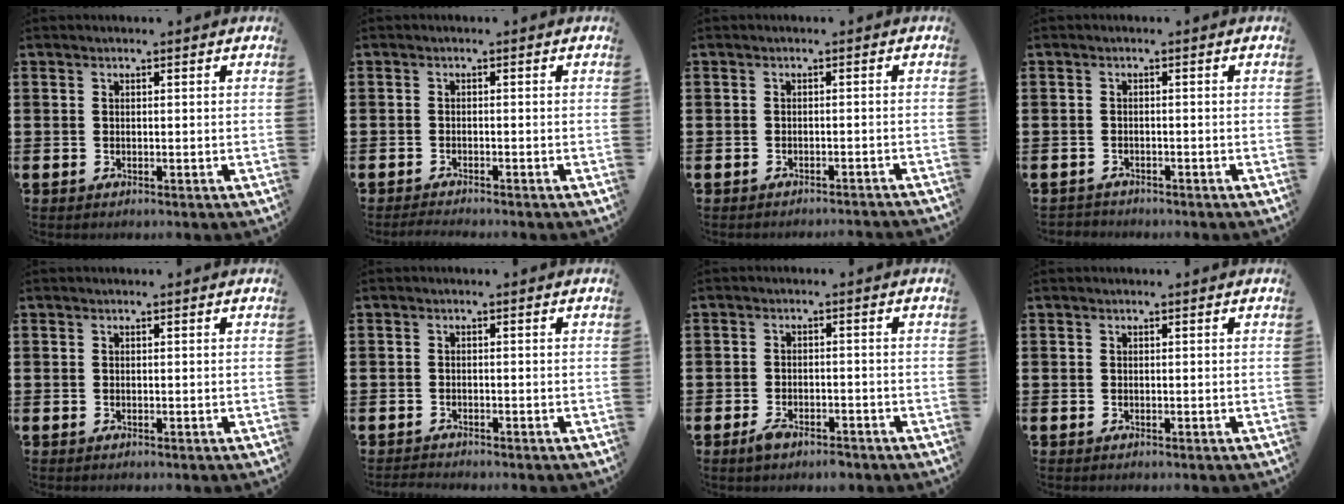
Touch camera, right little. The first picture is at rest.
{"total": 1.1, "force": [-1.0, -0.1, 0.3], "torque": [-0.006, -0.002, -0.020]}
{"total": 1.0, "force": [-1.0, -0.3, 0.0], "torque": [0.000, 0.002, -0.020]}
{"total": 0.9, "force": [-0.9, 0.2, -0.1], "torque": [0.000, 0.002, -0.019]}
{"total": 0.0}
{"total": 0.9, "force": [-0.9, 0.0, 0.0], "torque": [-0.003, -0.002, -0.018]}
{"total": 2.8, "force": [-1.8, 1.3, 1.8], "torque": [-0.024, 0.004, -0.035]}
{"total": 0.0}